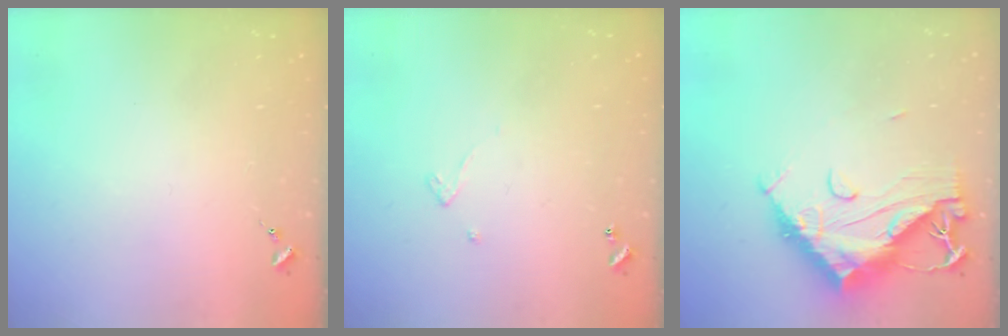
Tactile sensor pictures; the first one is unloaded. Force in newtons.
{"total": 2.6, "press": 2.6, "slide": 0.2}
{"total": 17.4, "press": 17.3, "slide": 1.6}